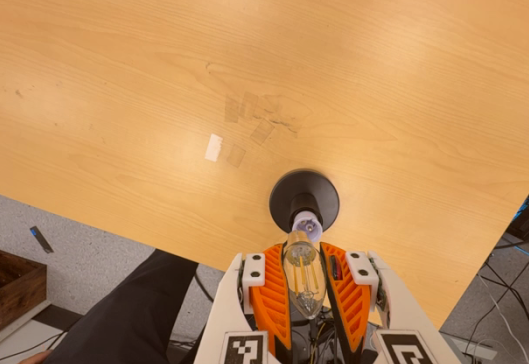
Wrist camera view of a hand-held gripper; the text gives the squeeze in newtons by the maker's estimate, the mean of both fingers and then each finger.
{"total": 19.5, "left": 20.6, "right": 18.3}